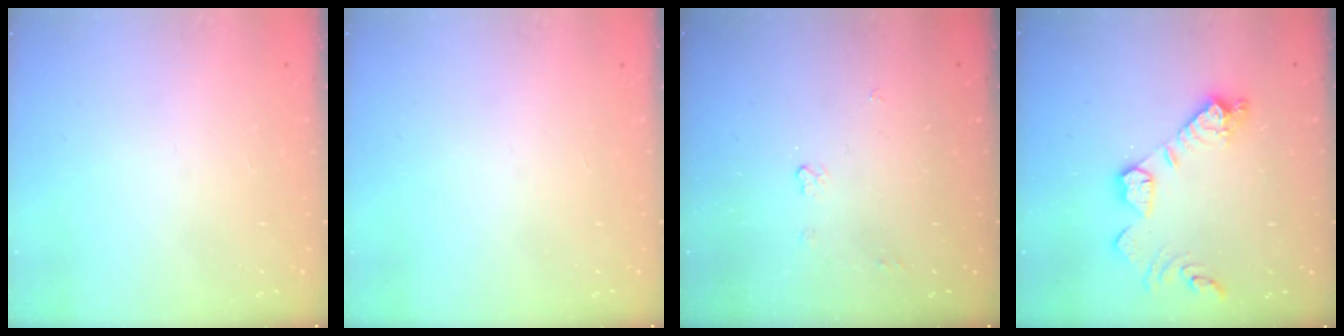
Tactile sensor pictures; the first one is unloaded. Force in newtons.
{"total": 0.0}
{"total": 3.7, "press": 3.6, "slide": 0.6}
{"total": 14.1, "press": 14.1, "slide": 1.1}